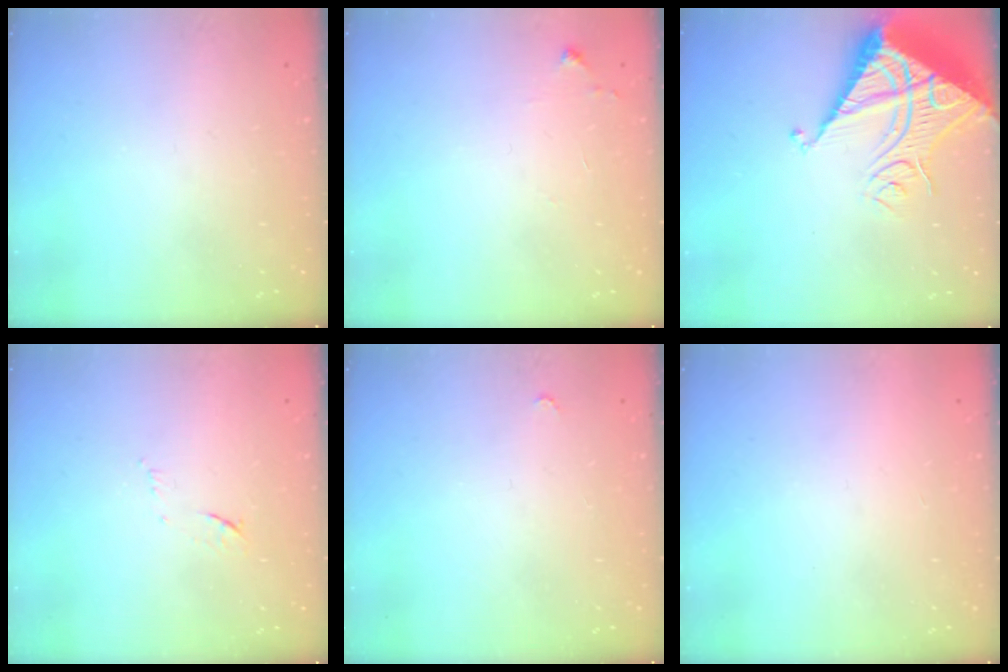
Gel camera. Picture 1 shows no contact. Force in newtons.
{"total": 4.7, "press": 4.7, "slide": 0.6}
{"total": 13.7, "press": 13.7, "slide": 1.3}
{"total": 6.2, "press": 6.2, "slide": 0.9}
{"total": 2.8, "press": 2.8, "slide": 0.4}
{"total": 1.5, "press": 1.5, "slide": 0.1}